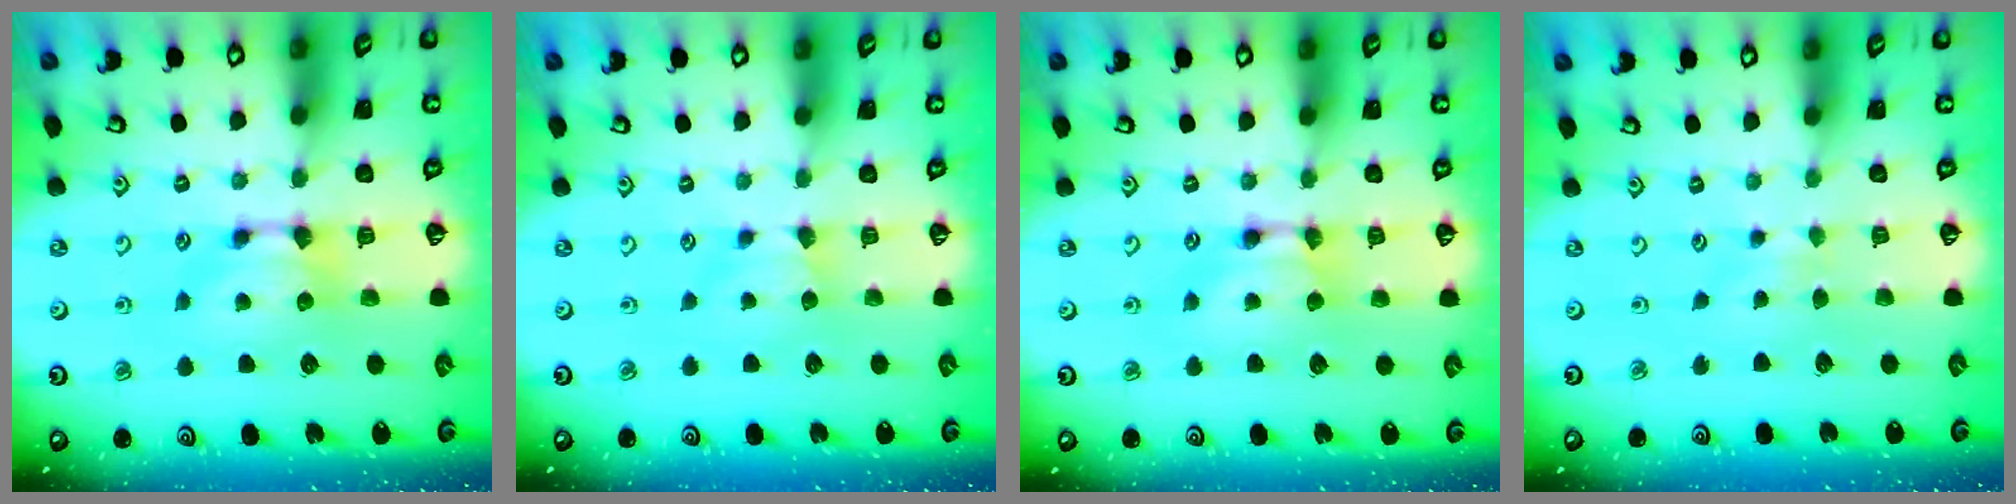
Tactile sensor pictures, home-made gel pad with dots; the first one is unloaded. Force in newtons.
{"total": 1.2, "press": 1.1, "slide": 0.4}
{"total": 1.7, "press": 1.7, "slide": 0.2}
{"total": 2.6, "press": 2.5, "slide": 0.3}